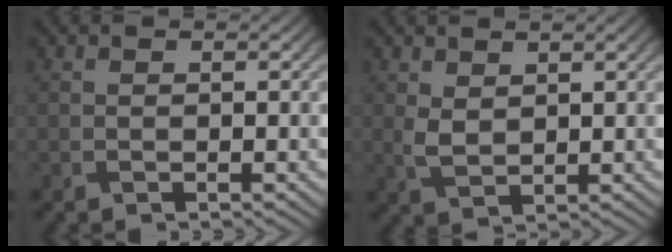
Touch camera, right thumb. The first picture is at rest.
{"total": 2.4, "force": [1.1, 1.4, 1.7], "torque": [-0.045, -0.004, 0.027]}